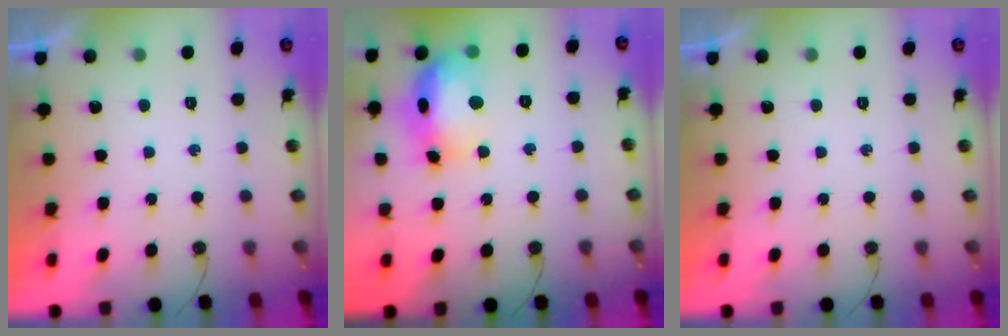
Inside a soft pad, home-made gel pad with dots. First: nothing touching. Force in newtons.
{"total": 15.6, "press": 15.5, "slide": 1.7}
{"total": 0.0}